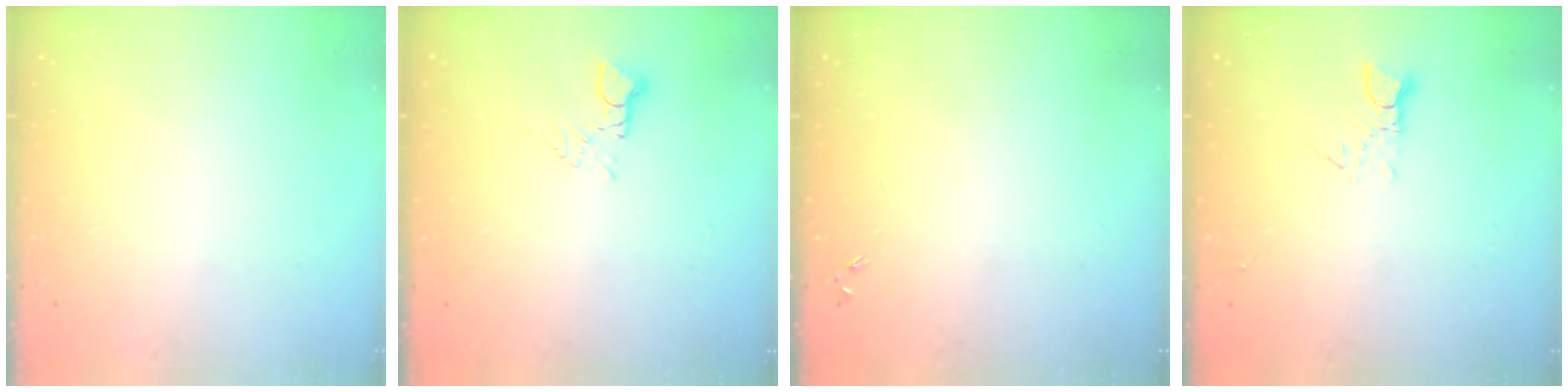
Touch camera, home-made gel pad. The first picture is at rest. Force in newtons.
{"total": 3.2, "press": 3.2, "slide": 0.4}
{"total": 0.0}
{"total": 3.0, "press": 3.0, "slide": 0.3}